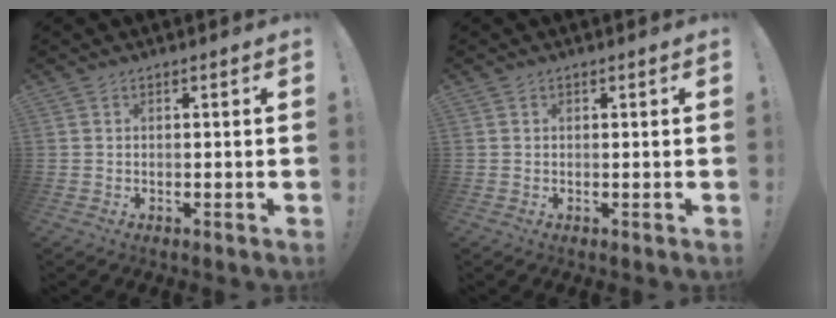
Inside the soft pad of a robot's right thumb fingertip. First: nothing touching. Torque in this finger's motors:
{"motor_torque": [-0.01, 0.14, 0.18, -0.07, -0.02]}